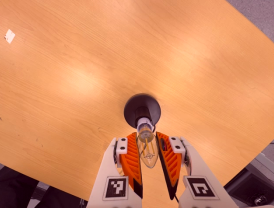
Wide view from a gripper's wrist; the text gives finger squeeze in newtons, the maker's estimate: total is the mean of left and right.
{"total": 11.8, "left": 11.4, "right": 12.2}